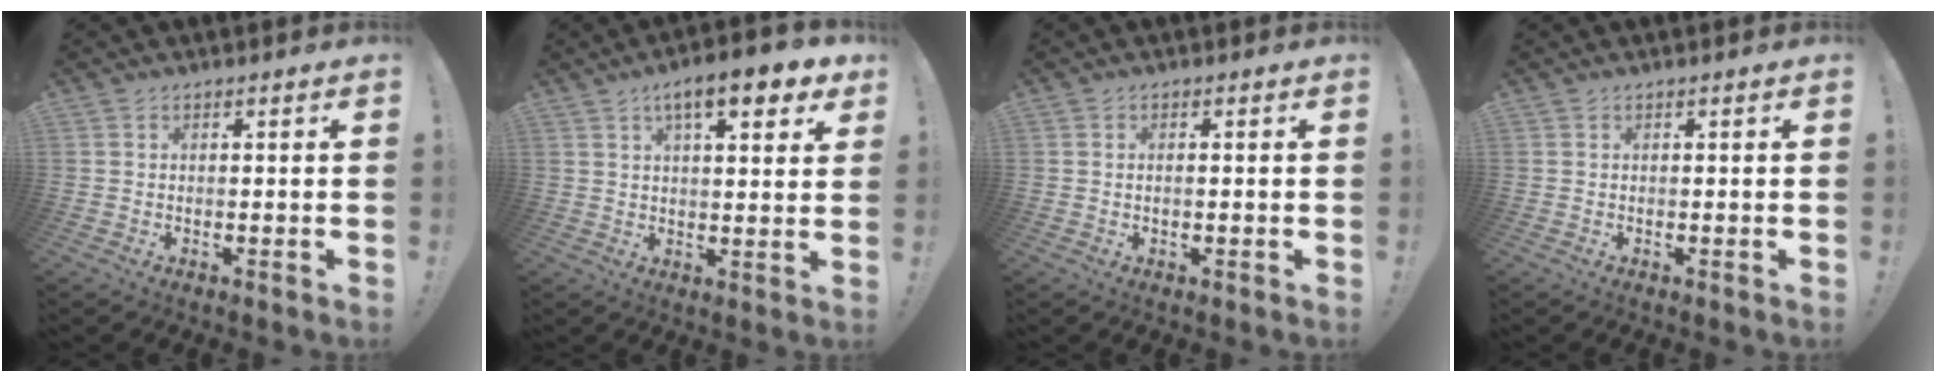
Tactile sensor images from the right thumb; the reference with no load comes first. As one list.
[{"total": 10.7, "force": [5.6, 3.0, 8.6], "torque": [-0.113, -0.025, 0.087]}, {"total": 1.2, "force": [-0.3, 0.3, 1.1], "torque": [-0.016, -0.001, -0.006]}, {"total": 0.0}]